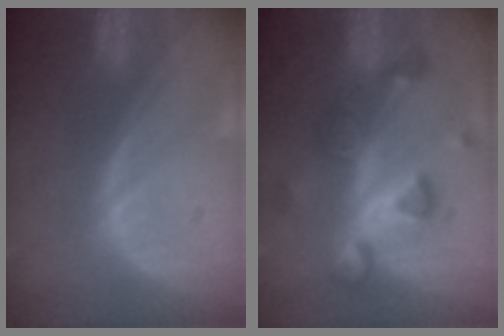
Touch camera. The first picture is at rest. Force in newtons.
{"total": 7.7, "press": 6.9, "slide": 3.4}